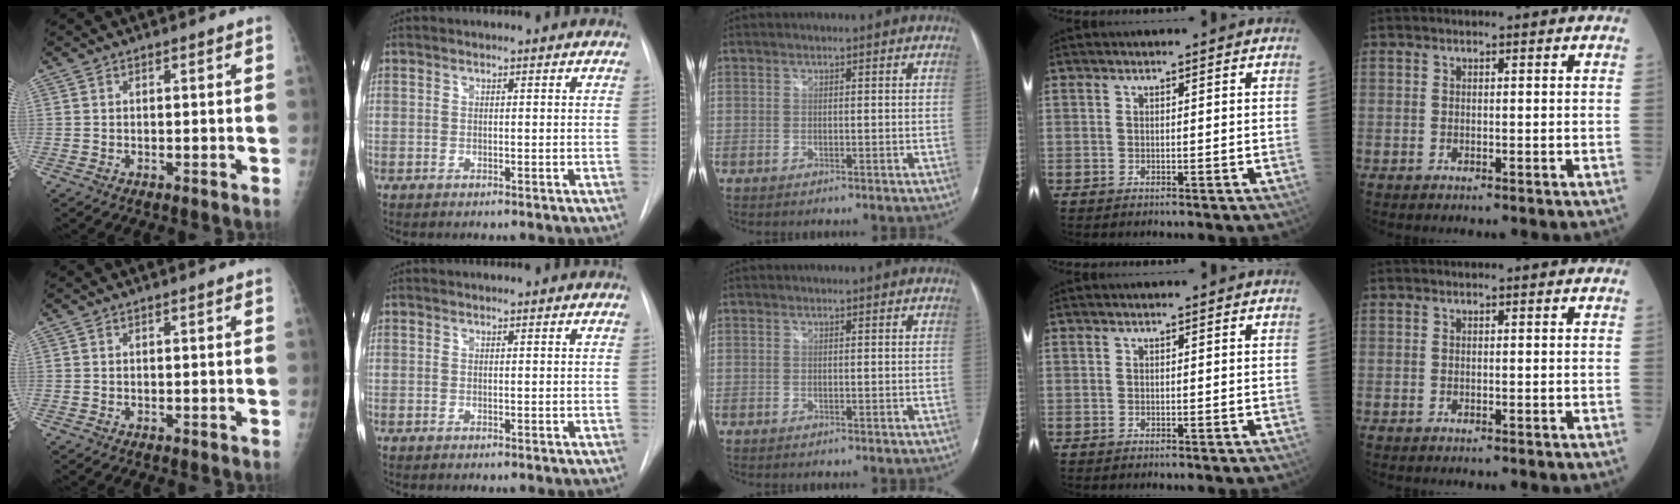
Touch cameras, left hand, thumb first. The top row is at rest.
{}